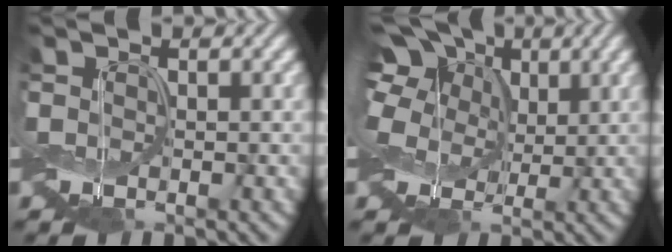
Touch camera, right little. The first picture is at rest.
{"total": 8.5, "force": [2.9, 6.2, 5.1], "torque": [-0.115, 0.031, 0.032]}